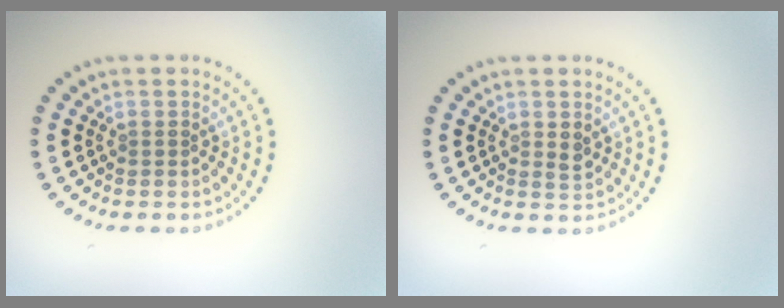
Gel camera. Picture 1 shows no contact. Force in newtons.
{"total": 1.1, "press": 1.0, "slide": 0.2}